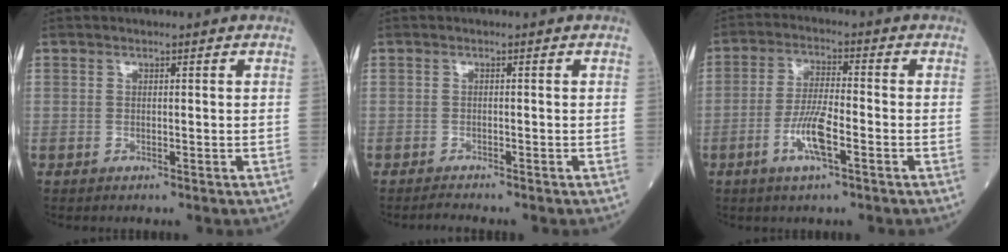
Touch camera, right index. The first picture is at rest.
{"total": 1.3, "force": [-1.2, -0.4, 0.1], "torque": [-0.010, -0.003, -0.022]}
{"total": 6.7, "force": [-2.8, 0.9, 6.0], "torque": [-0.119, -0.004, -0.056]}